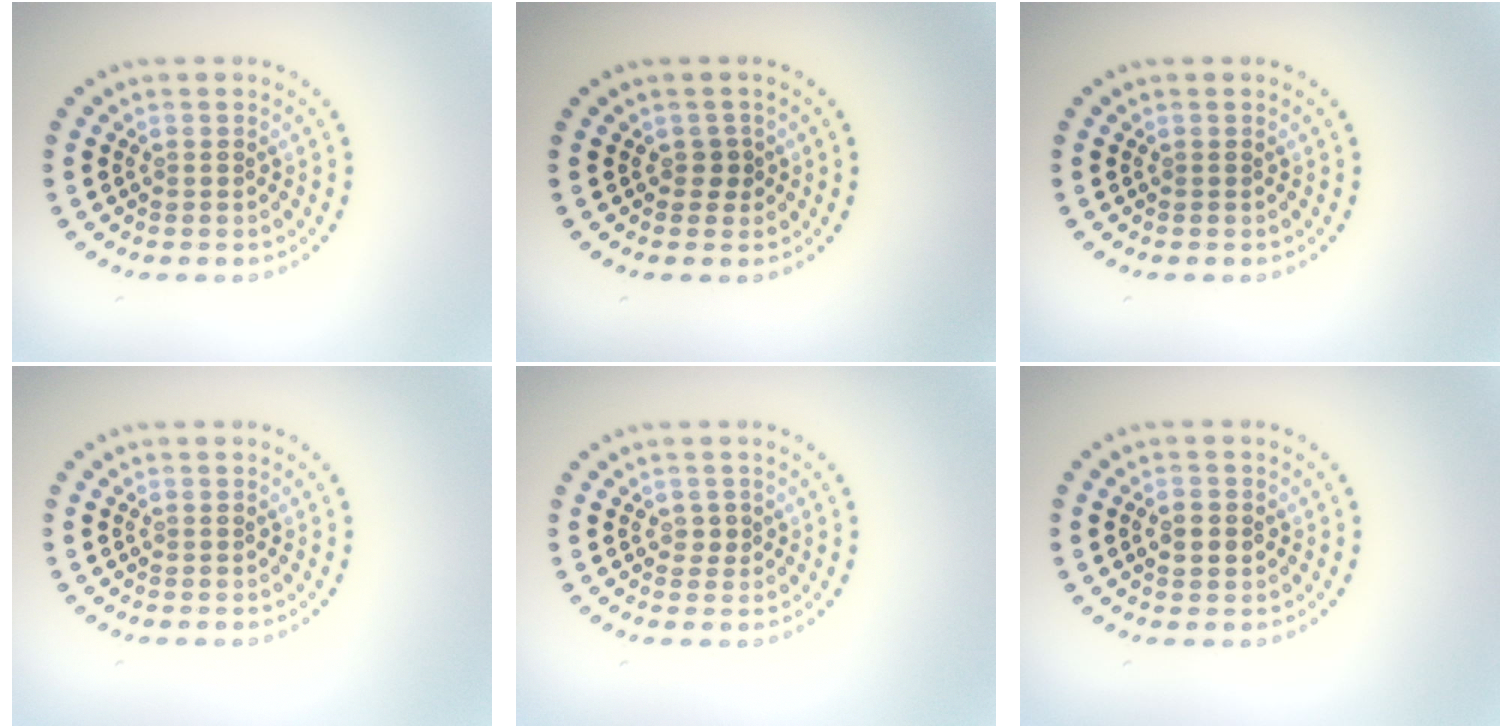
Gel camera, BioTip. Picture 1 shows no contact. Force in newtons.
{"total": 1.2, "press": 0.8, "slide": 0.8}
{"total": 0.0}
{"total": 0.0}
{"total": 0.8, "press": 0.8, "slide": 0.2}
{"total": 2.3, "press": 2.3, "slide": 0.1}